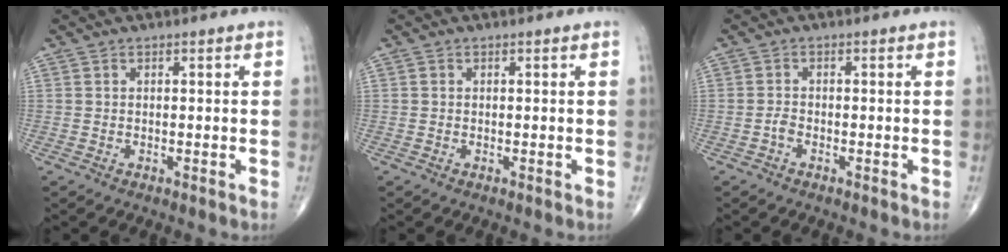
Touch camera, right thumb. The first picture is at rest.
{"total": 0.0}
{"total": 1.1, "force": [-0.6, 0.5, 0.7], "torque": [-0.015, 0.003, -0.015]}